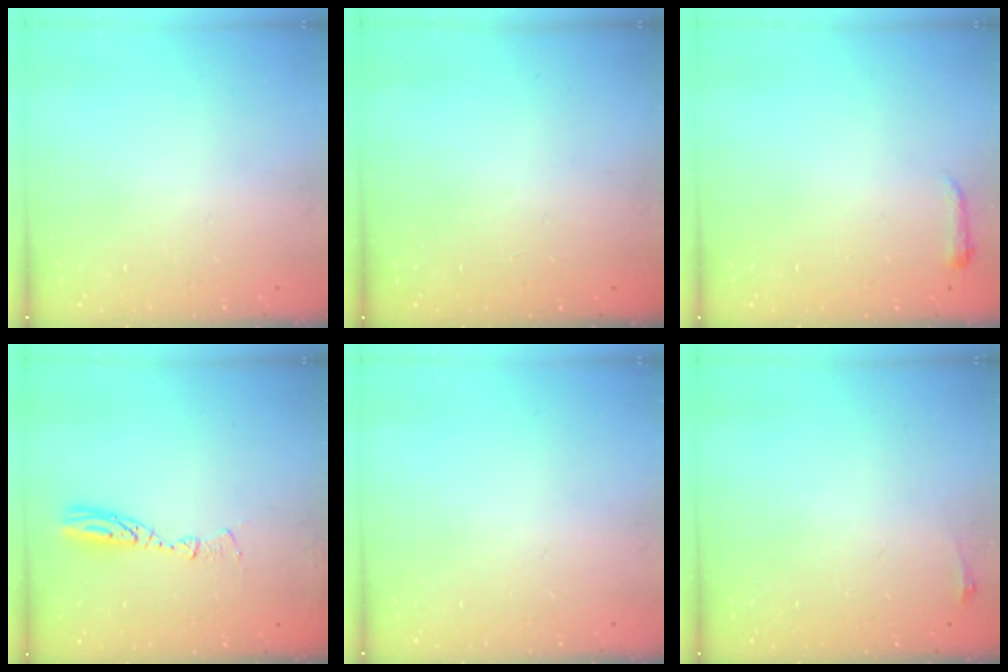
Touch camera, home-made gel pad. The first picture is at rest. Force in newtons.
{"total": 0.0}
{"total": 3.0, "press": 2.9, "slide": 0.6}
{"total": 8.0, "press": 8.0, "slide": 0.7}
{"total": 0.0}
{"total": 2.8, "press": 2.1, "slide": 1.9}